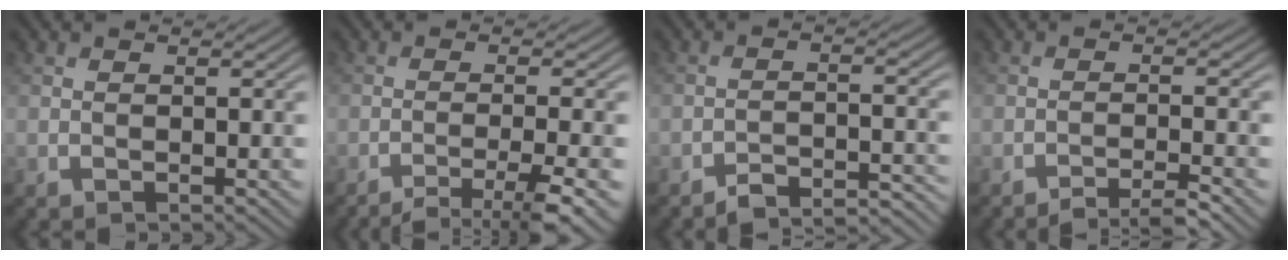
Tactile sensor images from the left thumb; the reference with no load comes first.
{"total": 6.6, "force": [-4.2, 0.9, 5.0], "torque": [-0.071, 0.007, -0.073]}
{"total": 5.1, "force": [-4.6, 0.8, 2.0], "torque": [-0.033, 0.007, -0.072]}
{"total": 3.8, "force": [-2.9, 0.3, 2.4], "torque": [-0.030, 0.009, -0.060]}